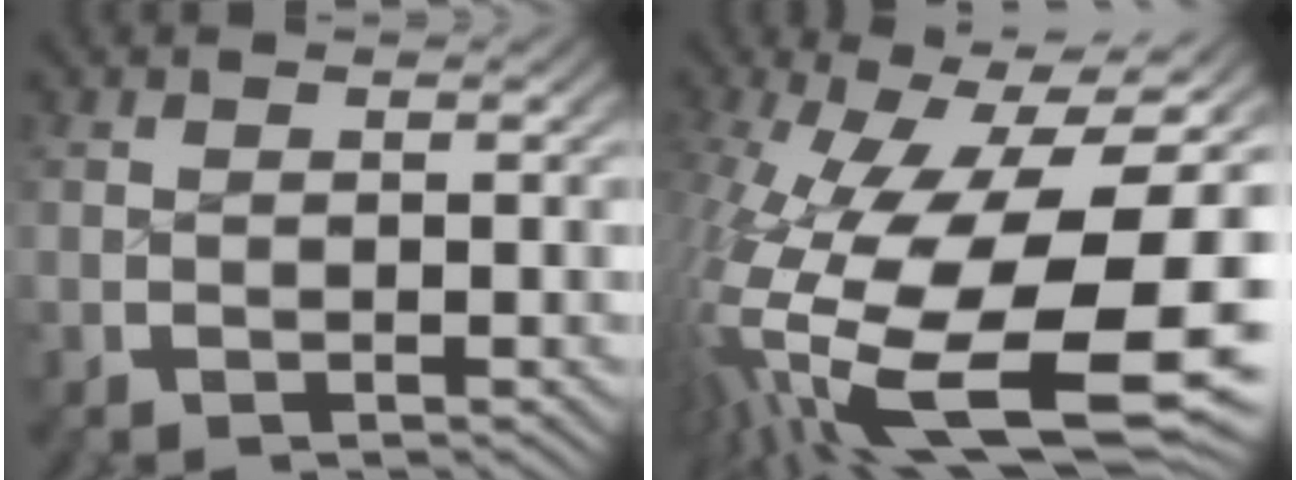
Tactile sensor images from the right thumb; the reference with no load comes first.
{"total": 21.3, "force": [-3.1, 12.6, 16.9], "torque": [-0.348, -0.097, 0.011]}